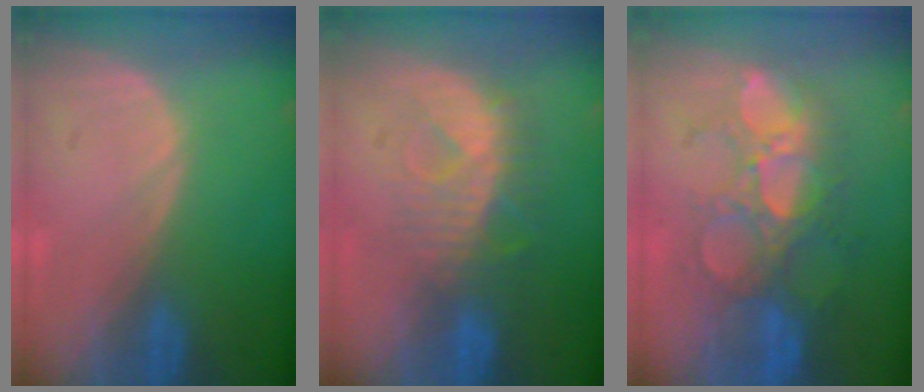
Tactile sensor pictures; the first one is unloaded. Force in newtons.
{"total": 8.1, "press": 7.6, "slide": 2.8}
{"total": 10.5, "press": 9.3, "slide": 4.8}